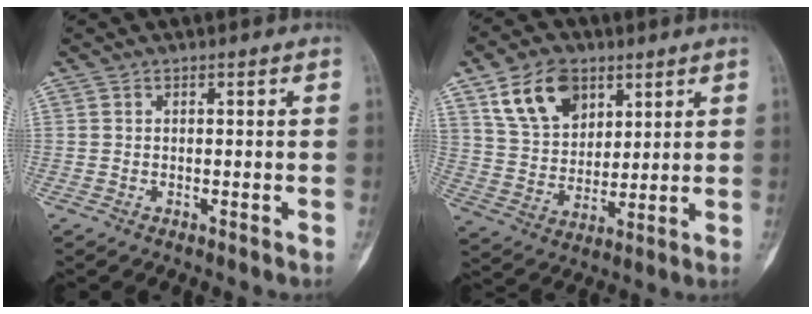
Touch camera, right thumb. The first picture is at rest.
{"total": 12.8, "force": [6.7, 8.6, 6.8], "torque": [-0.095, -0.024, 0.131]}